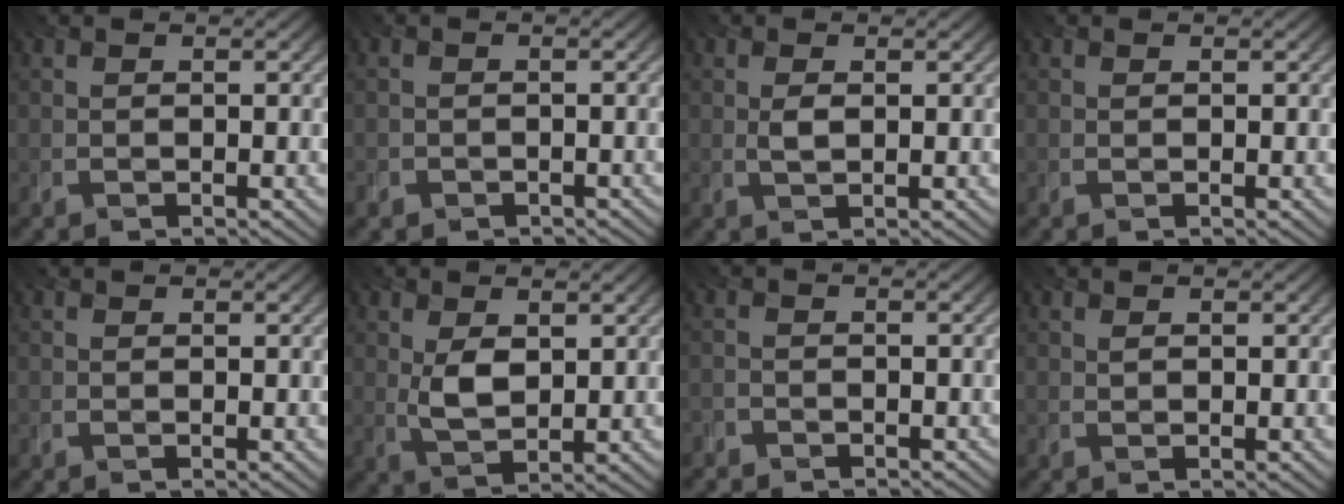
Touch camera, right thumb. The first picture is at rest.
{"total": 1.5, "force": [-1.1, 1.1, -0.2], "torque": [0.010, -0.007, -0.022]}
{"total": 1.4, "force": [0.4, 0.6, 1.2], "torque": [-0.029, -0.001, 0.008]}
{"total": 0.0}
{"total": 0.0}
{"total": 4.2, "force": [1.0, 2.3, 3.4], "torque": [-0.075, -0.004, 0.026]}
{"total": 1.8, "force": [-1.7, 0.5, -0.1], "torque": [0.005, -0.004, -0.036]}
{"total": 0.5, "force": [0.5, 0.1, 0.1], "torque": [-0.003, 0.001, 0.009]}